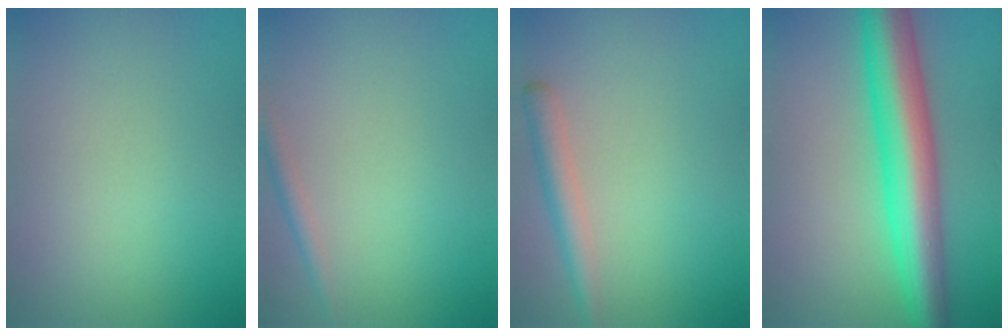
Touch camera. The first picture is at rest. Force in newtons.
{"total": 1.4, "press": 1.4, "slide": 0.0}
{"total": 2.4, "press": 2.4, "slide": 0.1}
{"total": 9.0, "press": 8.9, "slide": 0.2}